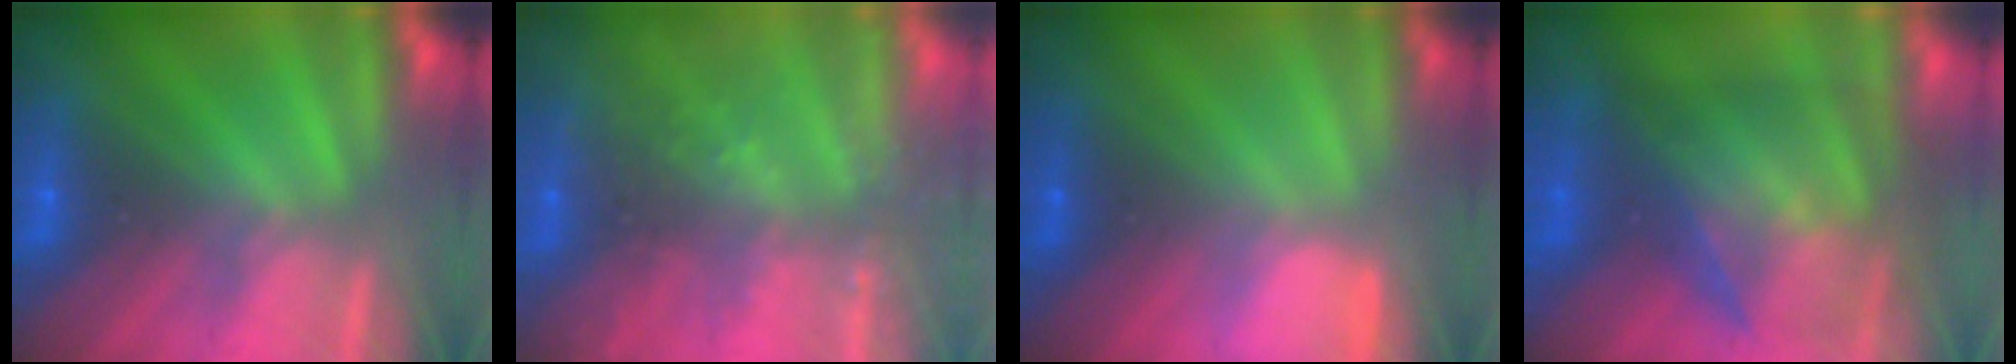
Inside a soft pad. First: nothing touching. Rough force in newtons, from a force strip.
{"total": 9.7}
{"total": 2.9}
{"total": 7.8}